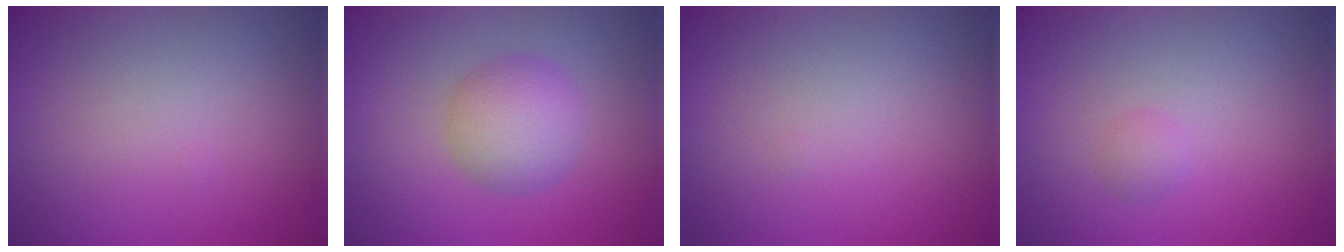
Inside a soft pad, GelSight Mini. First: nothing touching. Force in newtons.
{"total": 3.9, "press": 3.9, "slide": 0.2}
{"total": 0.0}
{"total": 0.9, "press": 0.9, "slide": 0.0}